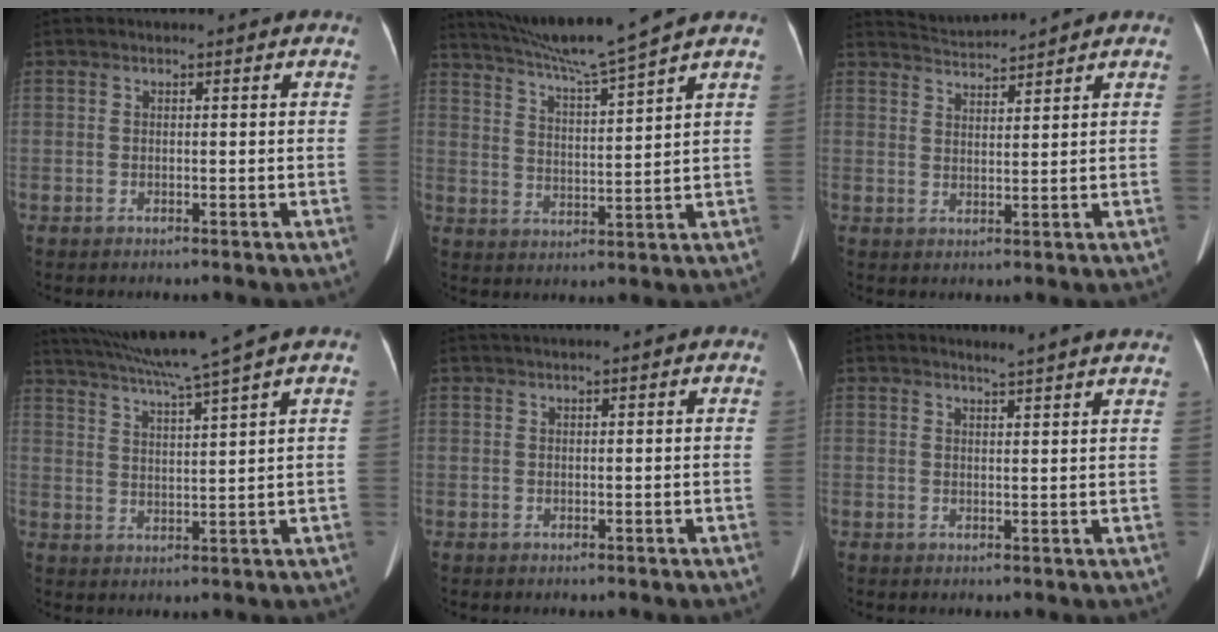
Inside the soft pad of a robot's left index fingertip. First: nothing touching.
{"total": 10.5, "force": [9.1, -2.5, 4.7], "torque": [-0.086, -0.006, 0.161]}
{"total": 4.0, "force": [3.9, -0.9, -0.5], "torque": [0.000, 0.008, 0.078]}
{"total": 10.6, "force": [8.8, -2.5, 5.4], "torque": [-0.097, 0.000, 0.146]}
{"total": 1.4, "force": [1.1, -0.2, 0.9], "torque": [-0.015, 0.021, 0.025]}
{"total": 5.6, "force": [5.1, -0.8, 2.1], "torque": [-0.031, 0.002, 0.050]}